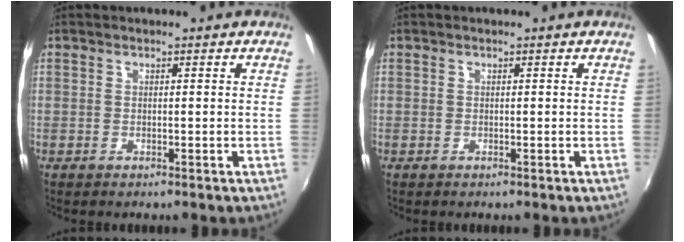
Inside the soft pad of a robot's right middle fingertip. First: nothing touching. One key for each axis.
{"total": 0.0}